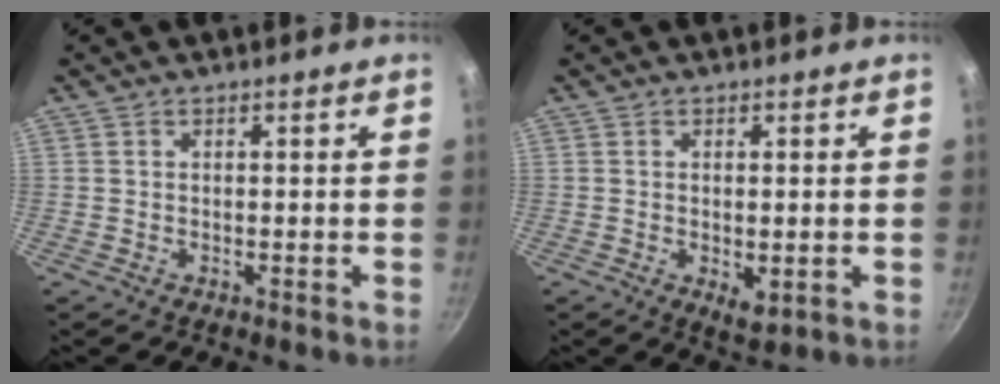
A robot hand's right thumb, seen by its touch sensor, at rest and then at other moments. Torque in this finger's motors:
{"motor_torque": [-0.26, 0.35, -0.07, -0.10, -0.02]}